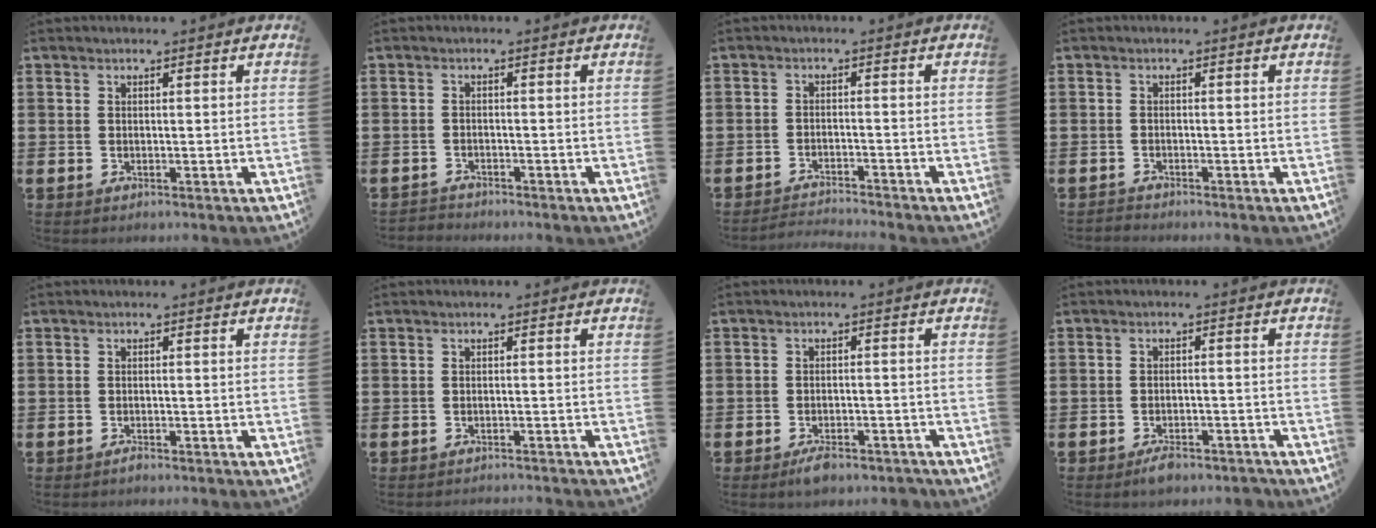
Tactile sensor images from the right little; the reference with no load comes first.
{"total": 1.2, "force": [-1.1, 0.1, -0.2], "torque": [0.000, 0.004, -0.025]}
{"total": 2.1, "force": [-2.1, -0.2, 0.0], "torque": [-0.004, 0.003, -0.045]}
{"total": 0.8, "force": [-0.8, 0.0, -0.1], "torque": [-0.001, 0.000, -0.017]}
{"total": 0.8, "force": [-0.7, 0.1, 0.3], "torque": [-0.007, -0.003, -0.014]}
{"total": 0.9, "force": [-0.9, -0.2, 0.0], "torque": [0.000, 0.001, -0.019]}
{"total": 2.3, "force": [-1.8, 0.8, 1.3], "torque": [-0.024, 0.006, -0.035]}
{"total": 2.0, "force": [-1.7, 0.6, 1.0], "torque": [-0.020, 0.006, -0.035]}